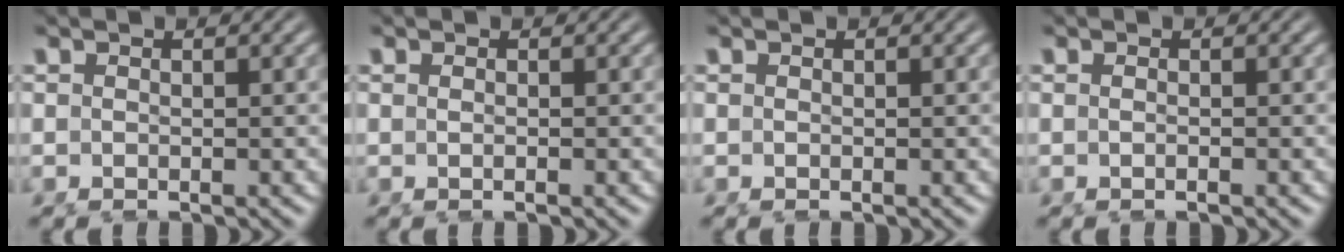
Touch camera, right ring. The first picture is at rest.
{"total": 0.9, "force": [-0.4, -0.7, 0.4], "torque": [-0.008, -0.006, -0.002]}
{"total": 0.0}
{"total": 0.8, "force": [-0.4, -0.4, 0.4], "torque": [-0.009, -0.001, -0.008]}